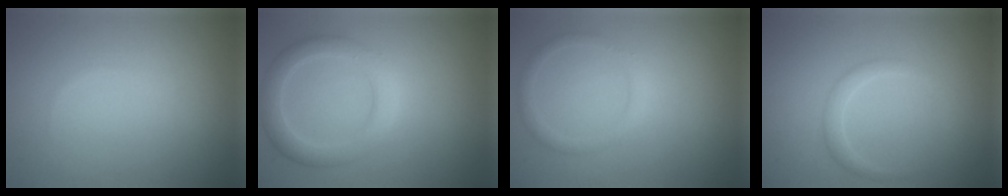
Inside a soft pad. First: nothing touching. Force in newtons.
{"total": 3.5, "press": 3.5, "slide": 0.3}
{"total": 1.4, "press": 1.4, "slide": 0.2}
{"total": 1.4, "press": 1.4, "slide": 0.0}